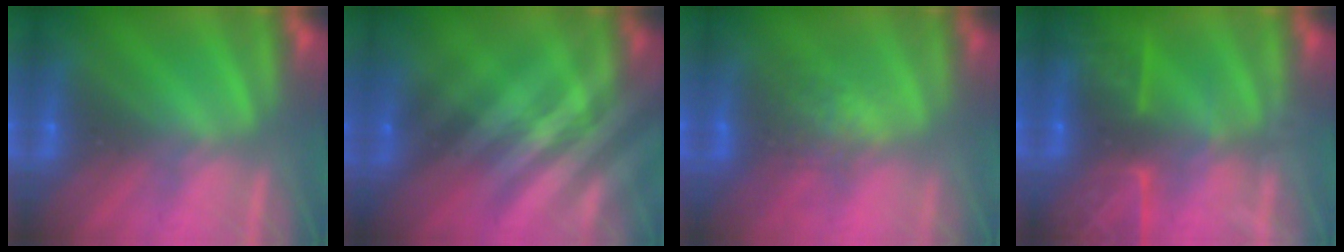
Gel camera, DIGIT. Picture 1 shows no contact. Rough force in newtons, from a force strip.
{"total": 2.4}
{"total": 2.6}
{"total": 8.0}